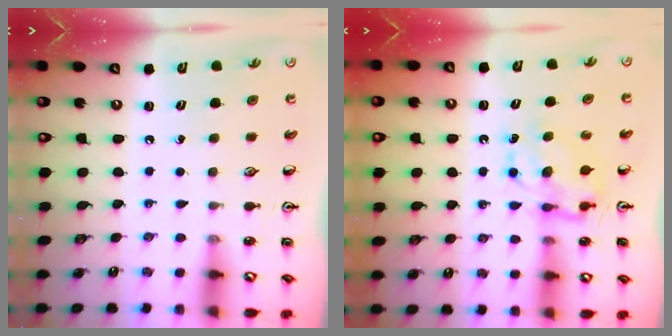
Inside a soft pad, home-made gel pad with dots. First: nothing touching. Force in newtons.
{"total": 8.0, "press": 8.0, "slide": 0.3}